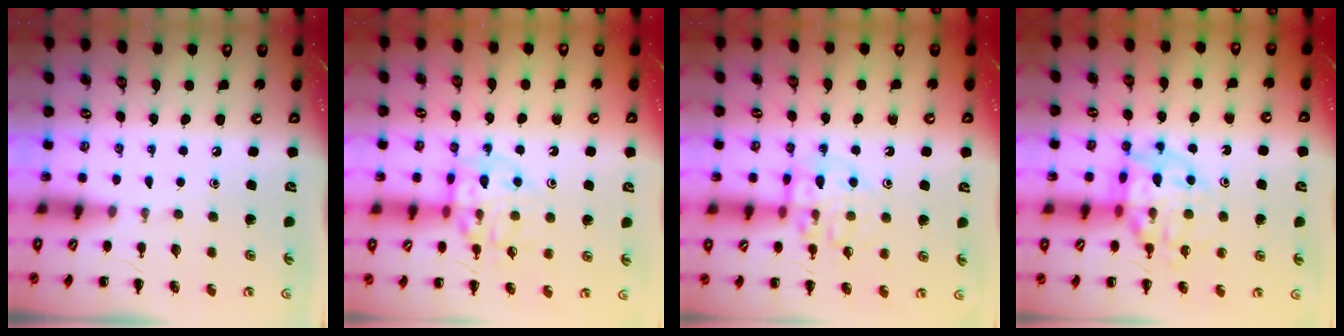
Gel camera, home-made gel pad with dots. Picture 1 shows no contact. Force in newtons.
{"total": 12.3, "press": 12.2, "slide": 1.3}
{"total": 11.9, "press": 11.8, "slide": 1.3}
{"total": 14.1, "press": 13.8, "slide": 2.6}